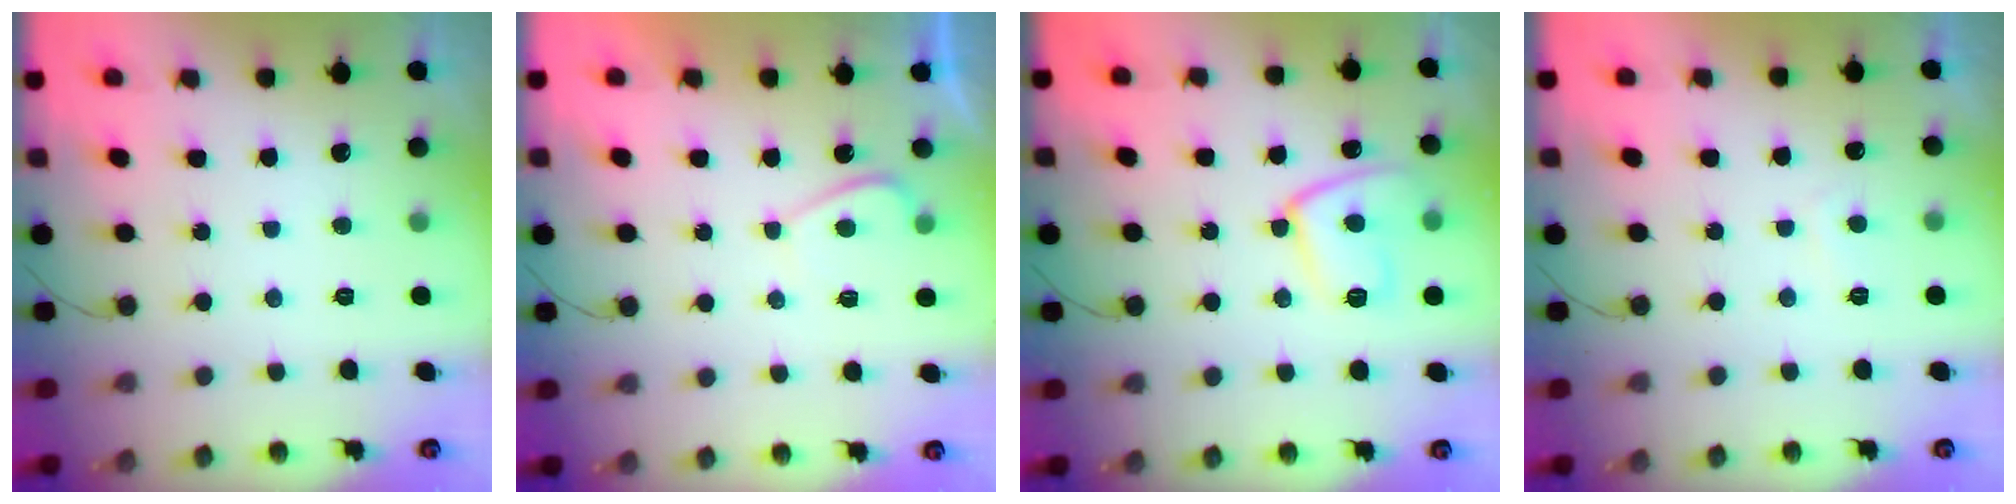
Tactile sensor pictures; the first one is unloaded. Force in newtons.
{"total": 1.8, "press": 1.7, "slide": 0.6}
{"total": 11.6, "press": 11.5, "slide": 1.1}
{"total": 0.7, "press": 0.5, "slide": 0.5}